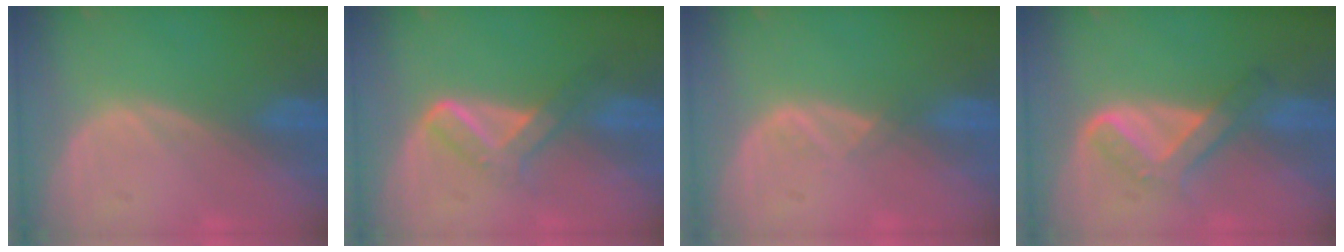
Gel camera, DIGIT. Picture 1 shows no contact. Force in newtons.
{"total": 5.2, "press": 4.6, "slide": 2.4}
{"total": 1.3, "press": 1.2, "slide": 0.7}
{"total": 5.2, "press": 5.1, "slide": 1.4}